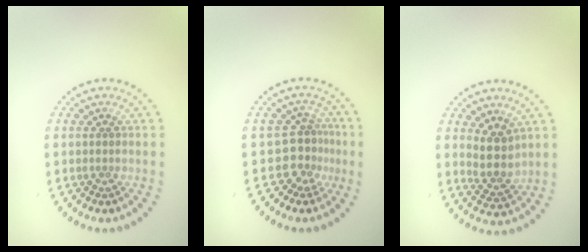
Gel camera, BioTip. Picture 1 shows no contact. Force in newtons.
{"total": 2.8, "press": 2.0, "slide": 2.0}
{"total": 3.0, "press": 2.6, "slide": 1.5}